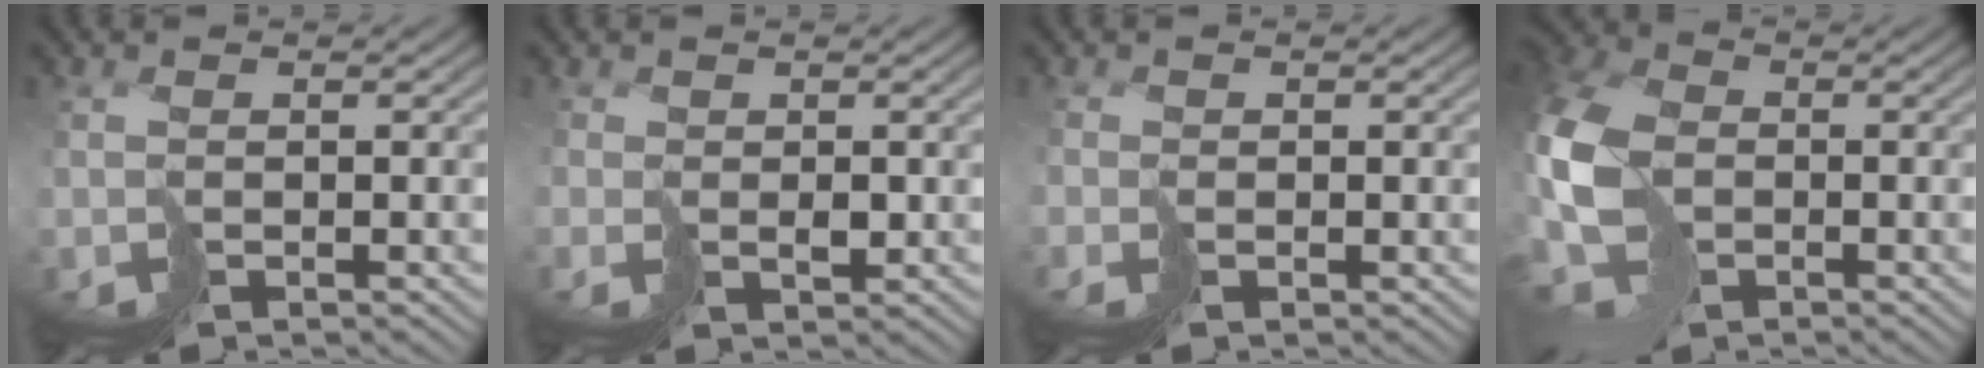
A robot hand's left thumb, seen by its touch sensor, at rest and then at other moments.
{"total": 1.1, "force": [0.9, 0.5, -0.3], "torque": [0.011, 0.000, 0.022]}
{"total": 1.0, "force": [0.1, 0.1, -1.0], "torque": [0.025, 0.000, -0.001]}
{"total": 10.7, "force": [-1.7, 7.6, 7.4], "torque": [-0.214, -0.014, -0.039]}